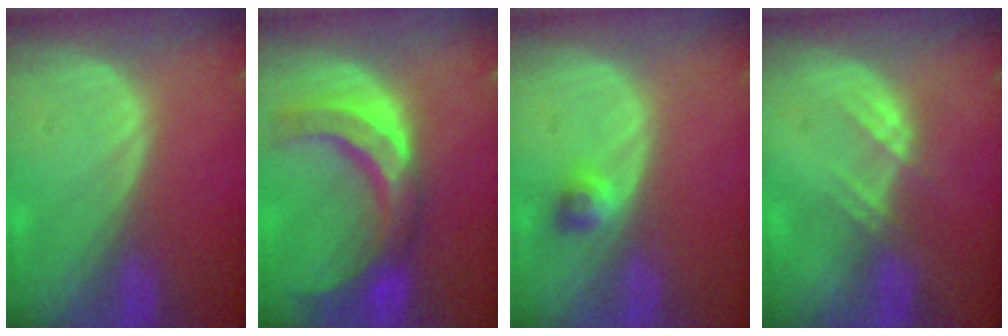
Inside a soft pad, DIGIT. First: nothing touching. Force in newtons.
{"total": 10.3, "press": 9.5, "slide": 4.0}
{"total": 2.4, "press": 2.1, "slide": 1.2}
{"total": 2.6, "press": 2.5, "slide": 0.7}